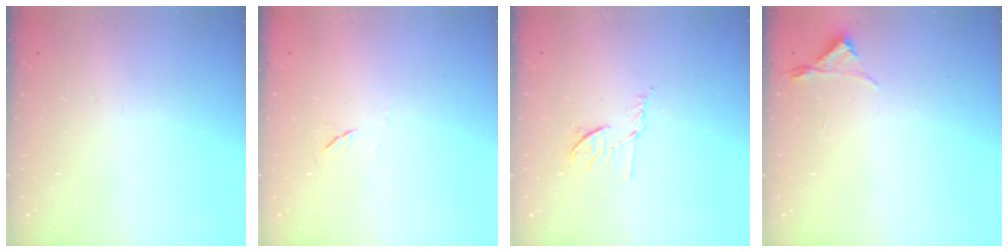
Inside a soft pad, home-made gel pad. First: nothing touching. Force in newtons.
{"total": 3.6, "press": 3.6, "slide": 0.6}
{"total": 6.5, "press": 6.4, "slide": 1.0}
{"total": 4.2, "press": 4.1, "slide": 0.5}